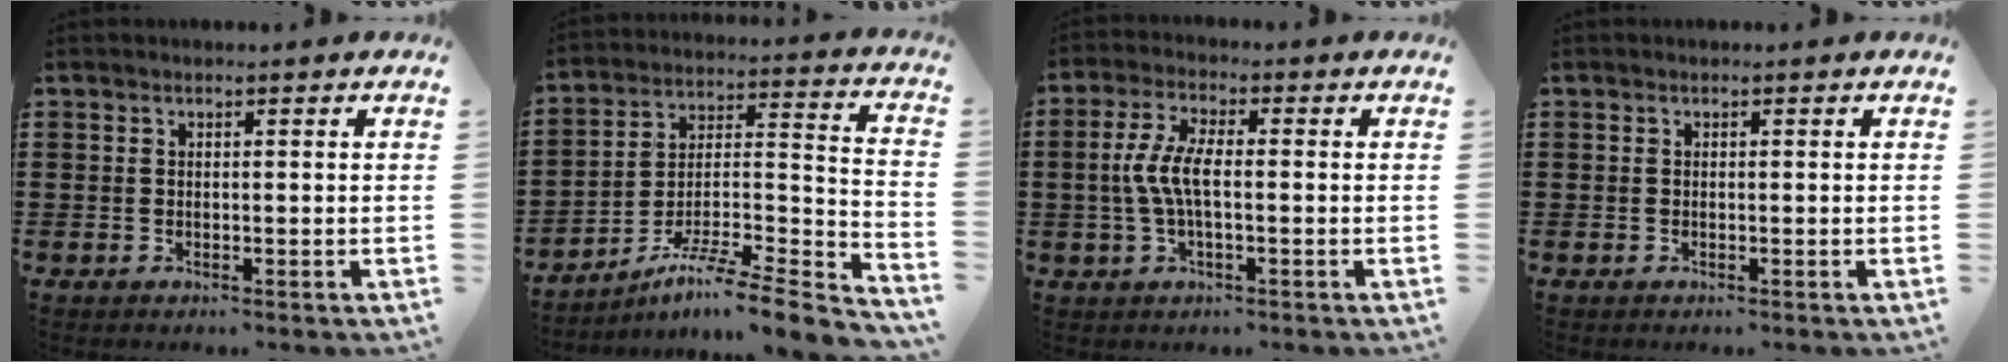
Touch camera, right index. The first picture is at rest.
{"total": 7.7, "force": [-6.1, 0.4, 4.8], "torque": [-0.080, -0.007, -0.123]}
{"total": 6.1, "force": [-0.6, 2.0, 5.7], "torque": [-0.137, -0.006, -0.023]}
{"total": 0.0}